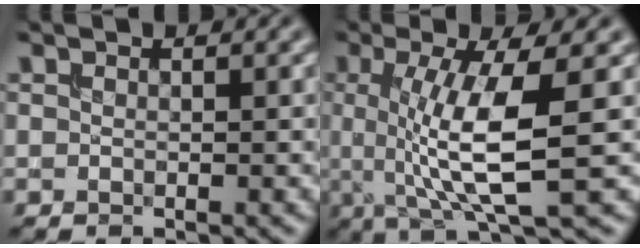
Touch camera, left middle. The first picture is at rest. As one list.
[{"total": 7.9, "force": [0.4, 1.9, 7.6], "torque": [-0.124, -0.007, 0.011]}]